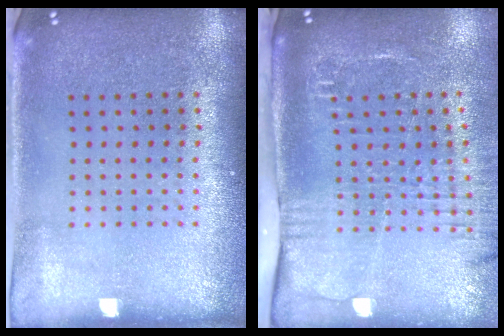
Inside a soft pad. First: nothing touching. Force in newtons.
{"total": 2.7, "press": 2.1, "slide": 1.7}